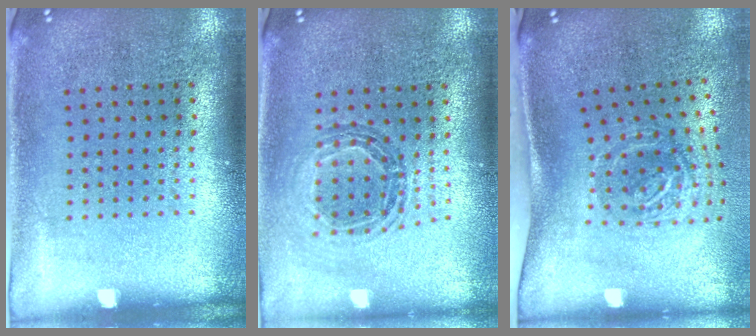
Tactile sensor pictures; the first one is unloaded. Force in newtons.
{"total": 0.8, "press": 0.8, "slide": 0.1}
{"total": 2.0, "press": 1.3, "slide": 1.6}